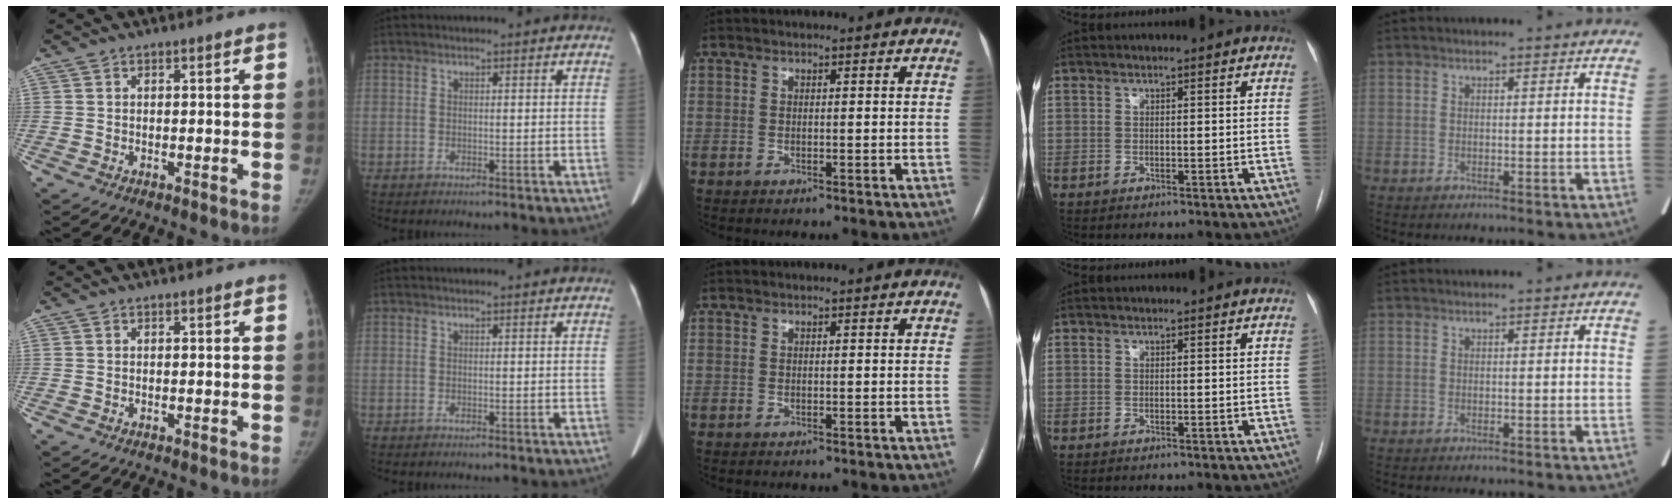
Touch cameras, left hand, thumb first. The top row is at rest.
{}